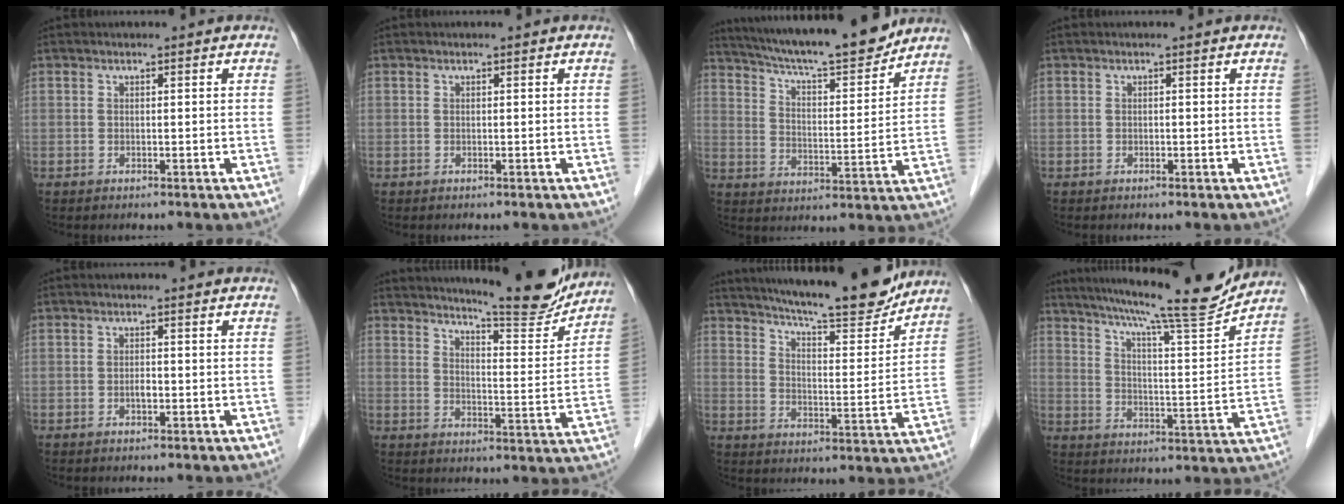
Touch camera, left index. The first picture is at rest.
{"total": 0.0}
{"total": 17.7, "force": [15.9, 1.3, 7.7], "torque": [-0.128, -0.001, 0.245]}
{"total": 0.0}
{"total": 1.0, "force": [-0.3, 0.4, 0.9], "torque": [-0.018, 0.001, -0.006]}
{"total": 14.8, "force": [13.8, 0.7, 5.1], "torque": [-0.074, -0.039, 0.181]}
{"total": 18.5, "force": [16.6, 1.6, 8.1], "torque": [-0.129, -0.017, 0.235]}
{"total": 17.5, "force": [15.6, -0.3, 7.9], "torque": [-0.132, -0.021, 0.224]}